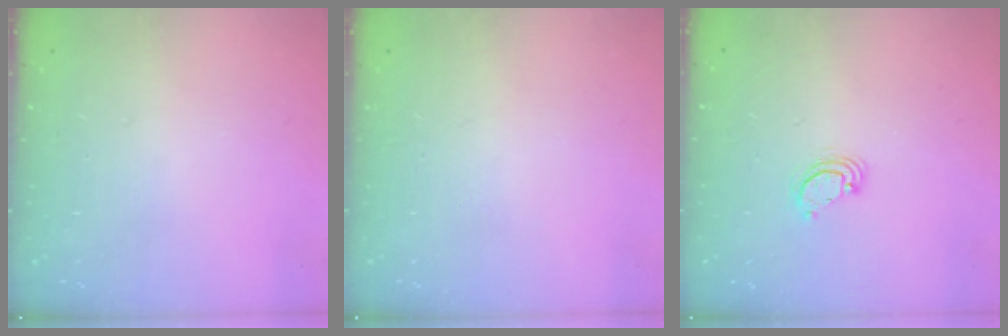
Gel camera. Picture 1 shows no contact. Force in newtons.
{"total": 0.0}
{"total": 3.2, "press": 3.2, "slide": 0.2}